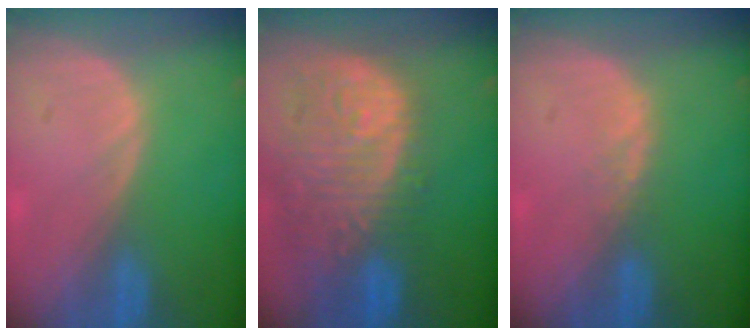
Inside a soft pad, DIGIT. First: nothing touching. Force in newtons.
{"total": 13.6, "press": 11.4, "slide": 7.4}
{"total": 1.0, "press": 1.0, "slide": 0.2}